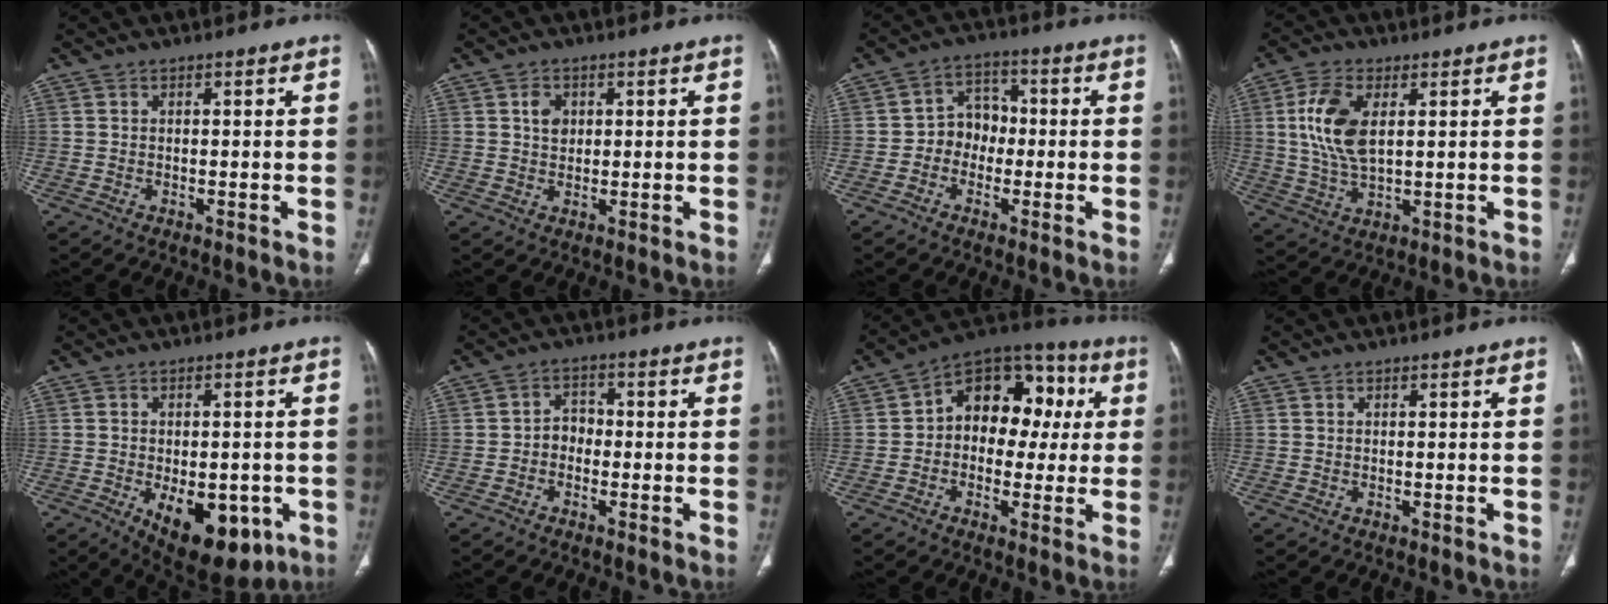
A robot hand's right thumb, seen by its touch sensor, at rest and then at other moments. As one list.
[{"total": 3.2, "force": [1.0, 2.5, 1.8], "torque": [-0.018, -0.003, 0.017]}, {"total": 6.5, "force": [-1.3, 5.5, 3.2], "torque": [-0.016, 0.028, -0.036]}, {"total": 10.8, "force": [2.6, 5.4, 8.9], "torque": [-0.189, -0.007, 0.053]}, {"total": 14.9, "force": [-5.2, 8.0, 11.4], "torque": [-0.149, 0.000, -0.055]}, {"total": 3.5, "force": [-1.1, 2.8, 1.8], "torque": [-0.011, 0.020, -0.028]}, {"total": 15.5, "force": [1.8, 10.9, 10.8], "torque": [-0.095, 0.045, 0.012]}, {"total": 0.0}]